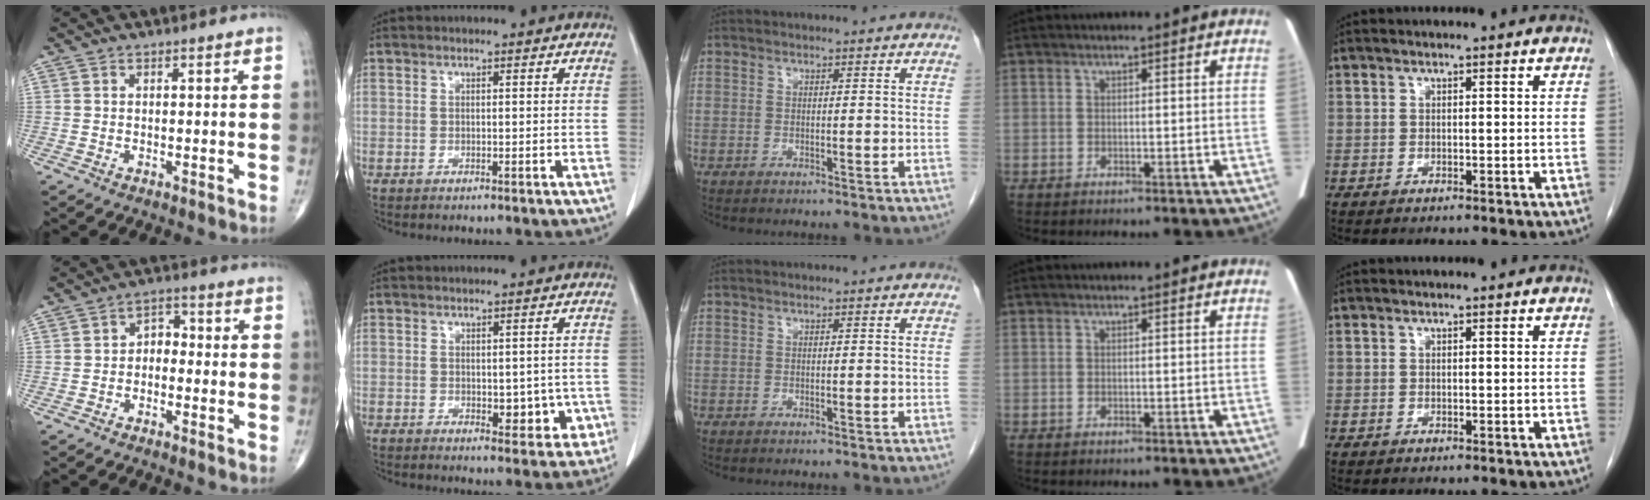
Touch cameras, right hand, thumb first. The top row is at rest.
{"thumb": {"total": 3.8, "force": [-1.0, 2.7, 2.4], "torque": [-0.020, 0.024, -0.029]}, "index": {"total": 5.0, "force": [-0.8, 3.1, 3.8], "torque": [-0.027, 0.001, -0.002]}}